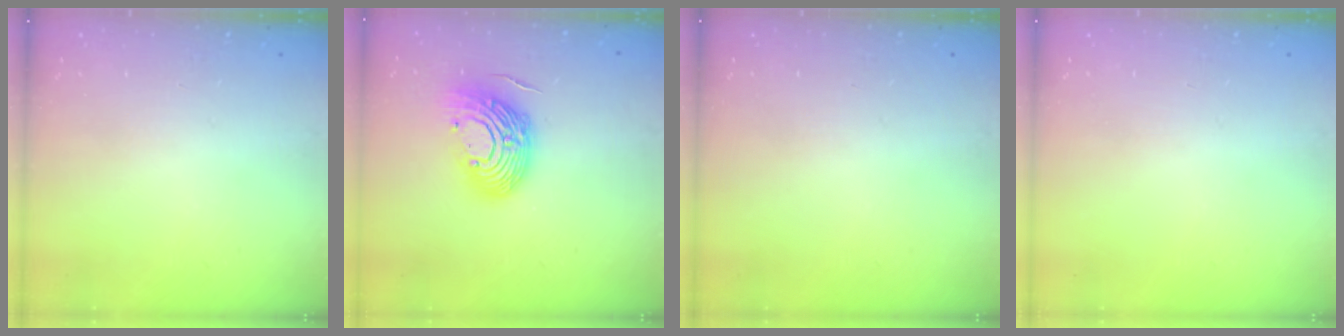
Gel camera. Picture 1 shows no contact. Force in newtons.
{"total": 15.1, "press": 15.0, "slide": 1.9}
{"total": 0.0}
{"total": 0.0}